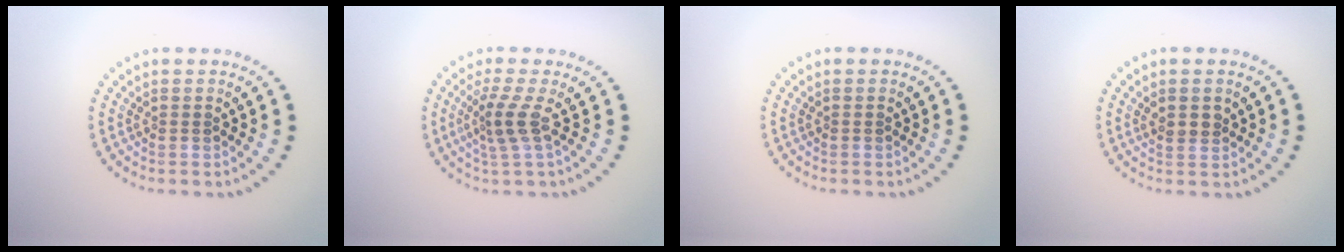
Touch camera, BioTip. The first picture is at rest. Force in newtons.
{"total": 2.5, "press": 1.8, "slide": 1.7}
{"total": 0.0}
{"total": 1.6, "press": 1.5, "slide": 0.7}